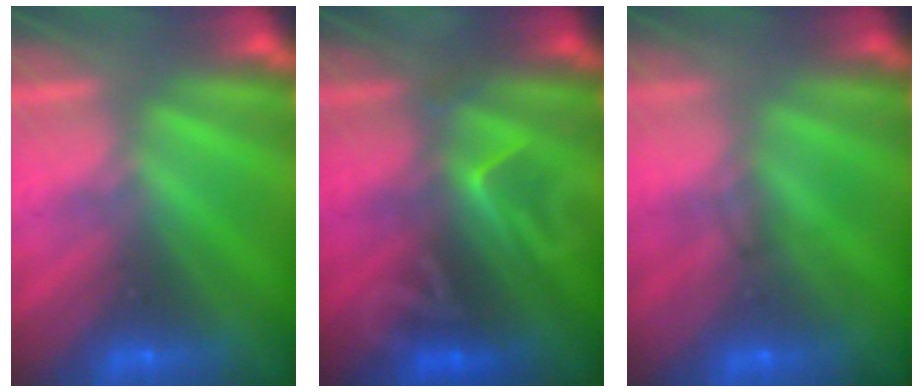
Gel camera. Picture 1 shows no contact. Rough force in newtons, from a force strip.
{"total": 2.4}
{"total": 1.6}